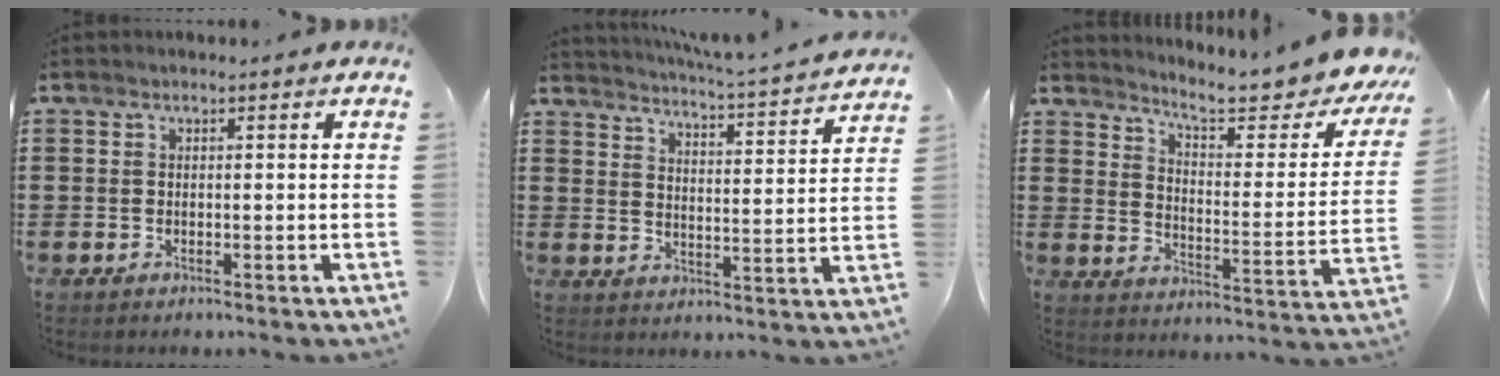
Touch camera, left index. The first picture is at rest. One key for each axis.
{"total": 3.5, "fx": 3.4, "fy": -0.7, "fz": 0.6, "tx": -0.024, "ty": -0.042, "tz": 0.047}
{"total": 7.4, "fx": 6.2, "fy": 0.6, "fz": 3.9, "tx": -0.080, "ty": -0.053, "tz": 0.097}